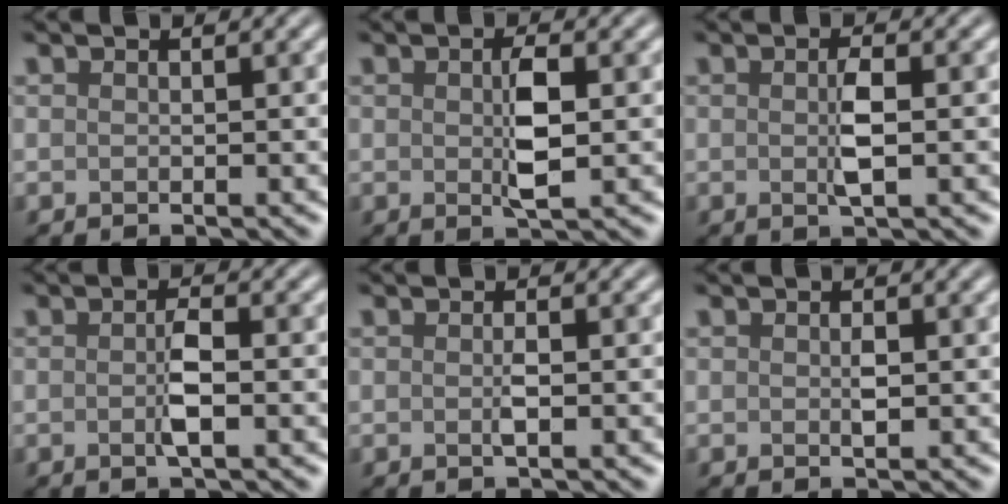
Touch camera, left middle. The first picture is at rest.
{"total": 2.9, "force": [0.2, 0.9, 2.7], "torque": [-0.056, -0.002, 0.002]}
{"total": 2.2, "force": [0.1, 0.5, 2.2], "torque": [-0.042, -0.002, -0.001]}
{"total": 2.1, "force": [-0.2, 0.4, 2.0], "torque": [-0.039, -0.002, -0.008]}
{"total": 1.2, "force": [0.0, 0.2, 1.1], "torque": [-0.021, -0.003, -0.001]}
{"total": 0.7, "force": [0.1, 0.4, 0.6], "torque": [-0.015, -0.003, 0.002]}